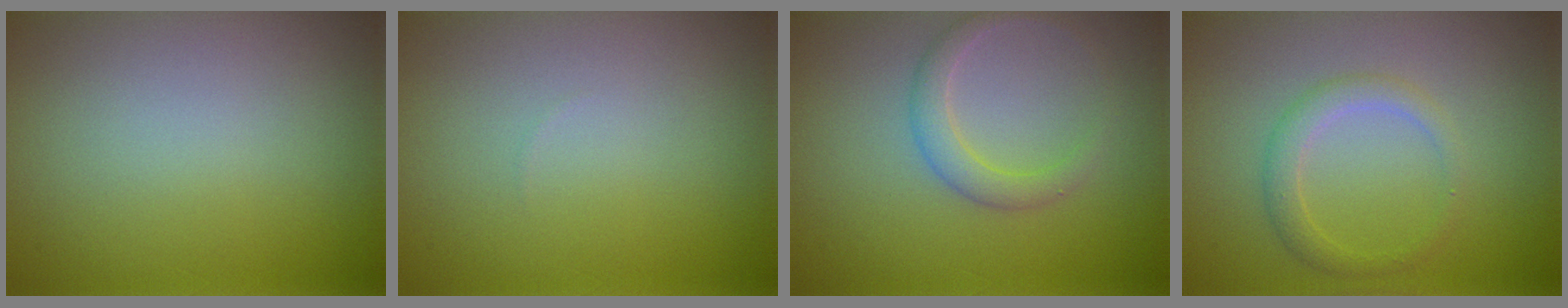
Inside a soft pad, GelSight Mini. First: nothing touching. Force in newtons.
{"total": 0.0}
{"total": 2.2, "press": 2.2, "slide": 0.1}
{"total": 2.0, "press": 2.0, "slide": 0.0}